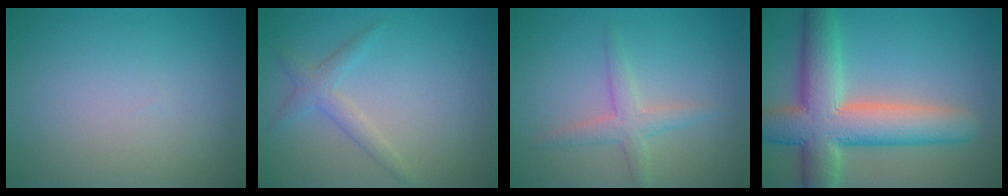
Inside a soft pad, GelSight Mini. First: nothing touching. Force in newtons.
{"total": 2.0, "press": 2.0, "slide": 0.1}
{"total": 2.5, "press": 2.5, "slide": 0.1}
{"total": 10.0, "press": 10.0, "slide": 0.4}